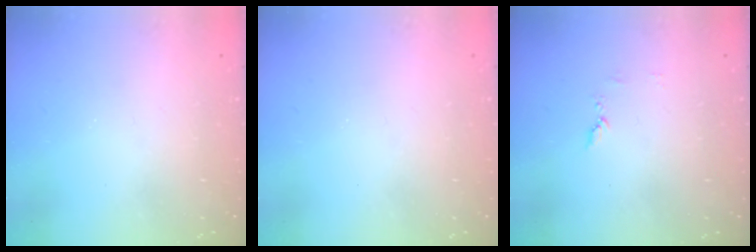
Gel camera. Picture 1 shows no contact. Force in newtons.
{"total": 0.0}
{"total": 5.1, "press": 5.0, "slide": 0.6}